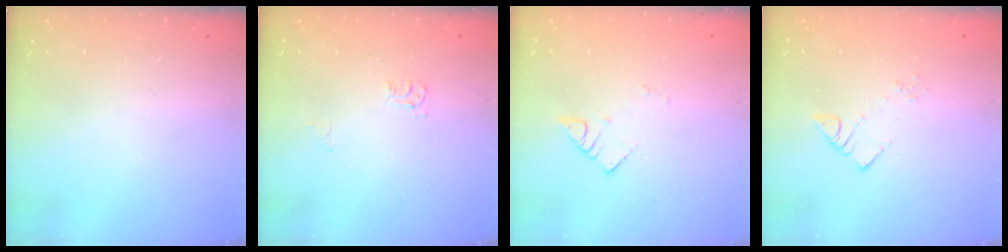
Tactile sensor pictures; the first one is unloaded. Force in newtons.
{"total": 3.9, "press": 3.9, "slide": 0.6}
{"total": 2.7, "press": 2.7, "slide": 0.1}
{"total": 3.3, "press": 3.3, "slide": 0.2}